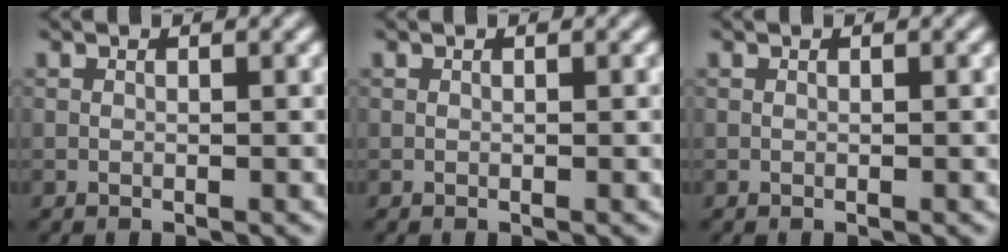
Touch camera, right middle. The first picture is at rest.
{"total": 0.0}
{"total": 0.0}